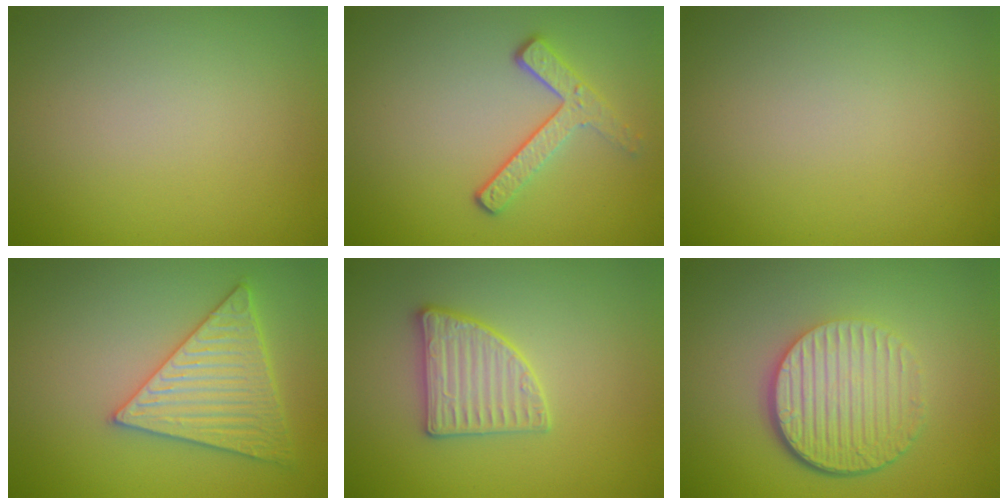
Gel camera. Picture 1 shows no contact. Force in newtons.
{"total": 2.9, "press": 2.3, "slide": 1.7}
{"total": 0.0}
{"total": 5.3, "press": 4.7, "slide": 2.3}
{"total": 2.8, "press": 2.8, "slide": 0.4}
{"total": 6.1, "press": 4.2, "slide": 4.4}